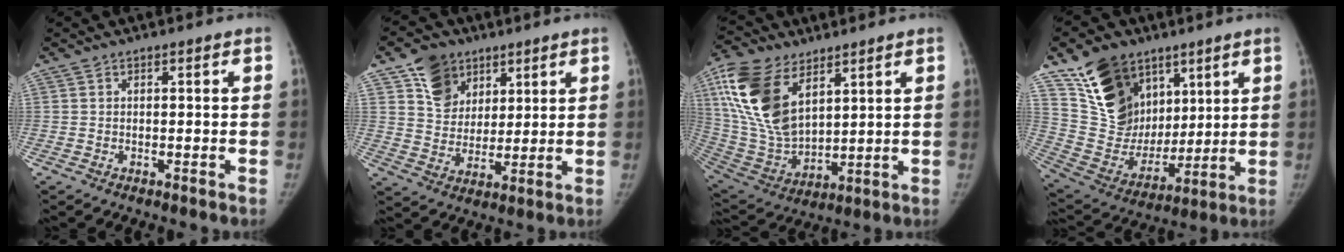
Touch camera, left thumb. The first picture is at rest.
{"total": 9.9, "force": [5.6, 7.5, 3.4], "torque": [-0.030, -0.036, 0.103]}
{"total": 19.8, "force": [8.9, 11.0, 13.9], "torque": [-0.273, -0.032, 0.179]}
{"total": 19.6, "force": [11.2, 13.3, 9.0], "torque": [-0.120, -0.047, 0.220]}